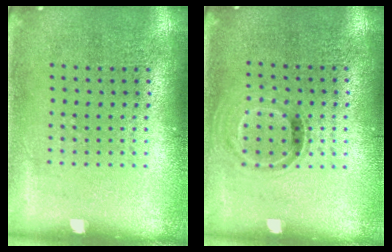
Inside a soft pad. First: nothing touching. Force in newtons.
{"total": 0.8, "press": 0.7, "slide": 0.4}